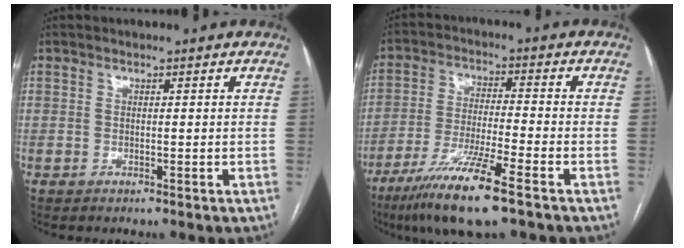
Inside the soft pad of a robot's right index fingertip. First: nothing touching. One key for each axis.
{"total": 11.9, "fx": -7.5, "fy": 0.1, "fz": 9.3, "tx": -0.183, "ty": -0.030, "tz": -0.136}